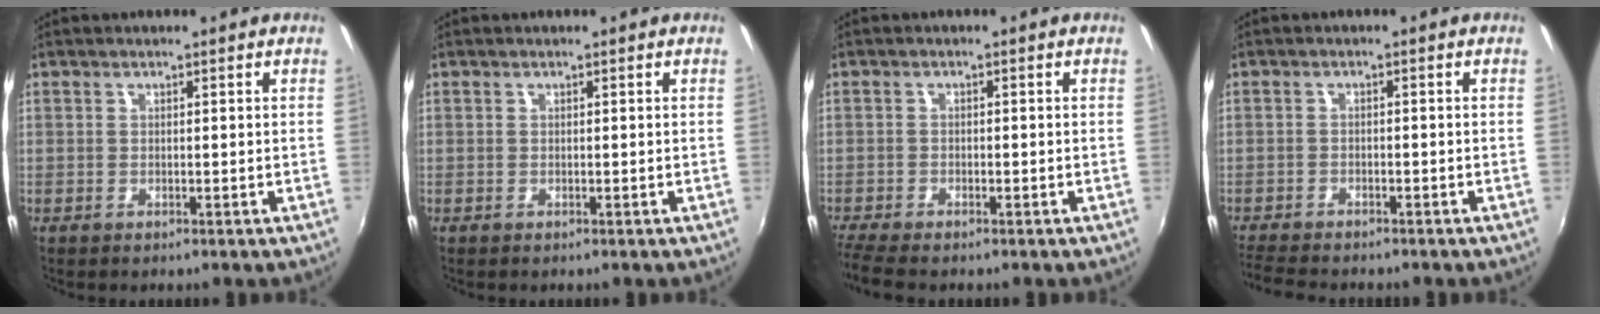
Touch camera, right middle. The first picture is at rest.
{"total": 0.0}
{"total": 5.4, "force": [-4.5, 1.1, 2.7], "torque": [-0.075, -0.024, -0.084]}
{"total": 6.9, "force": [-6.3, 1.3, 2.5], "torque": [-0.072, -0.020, -0.107]}